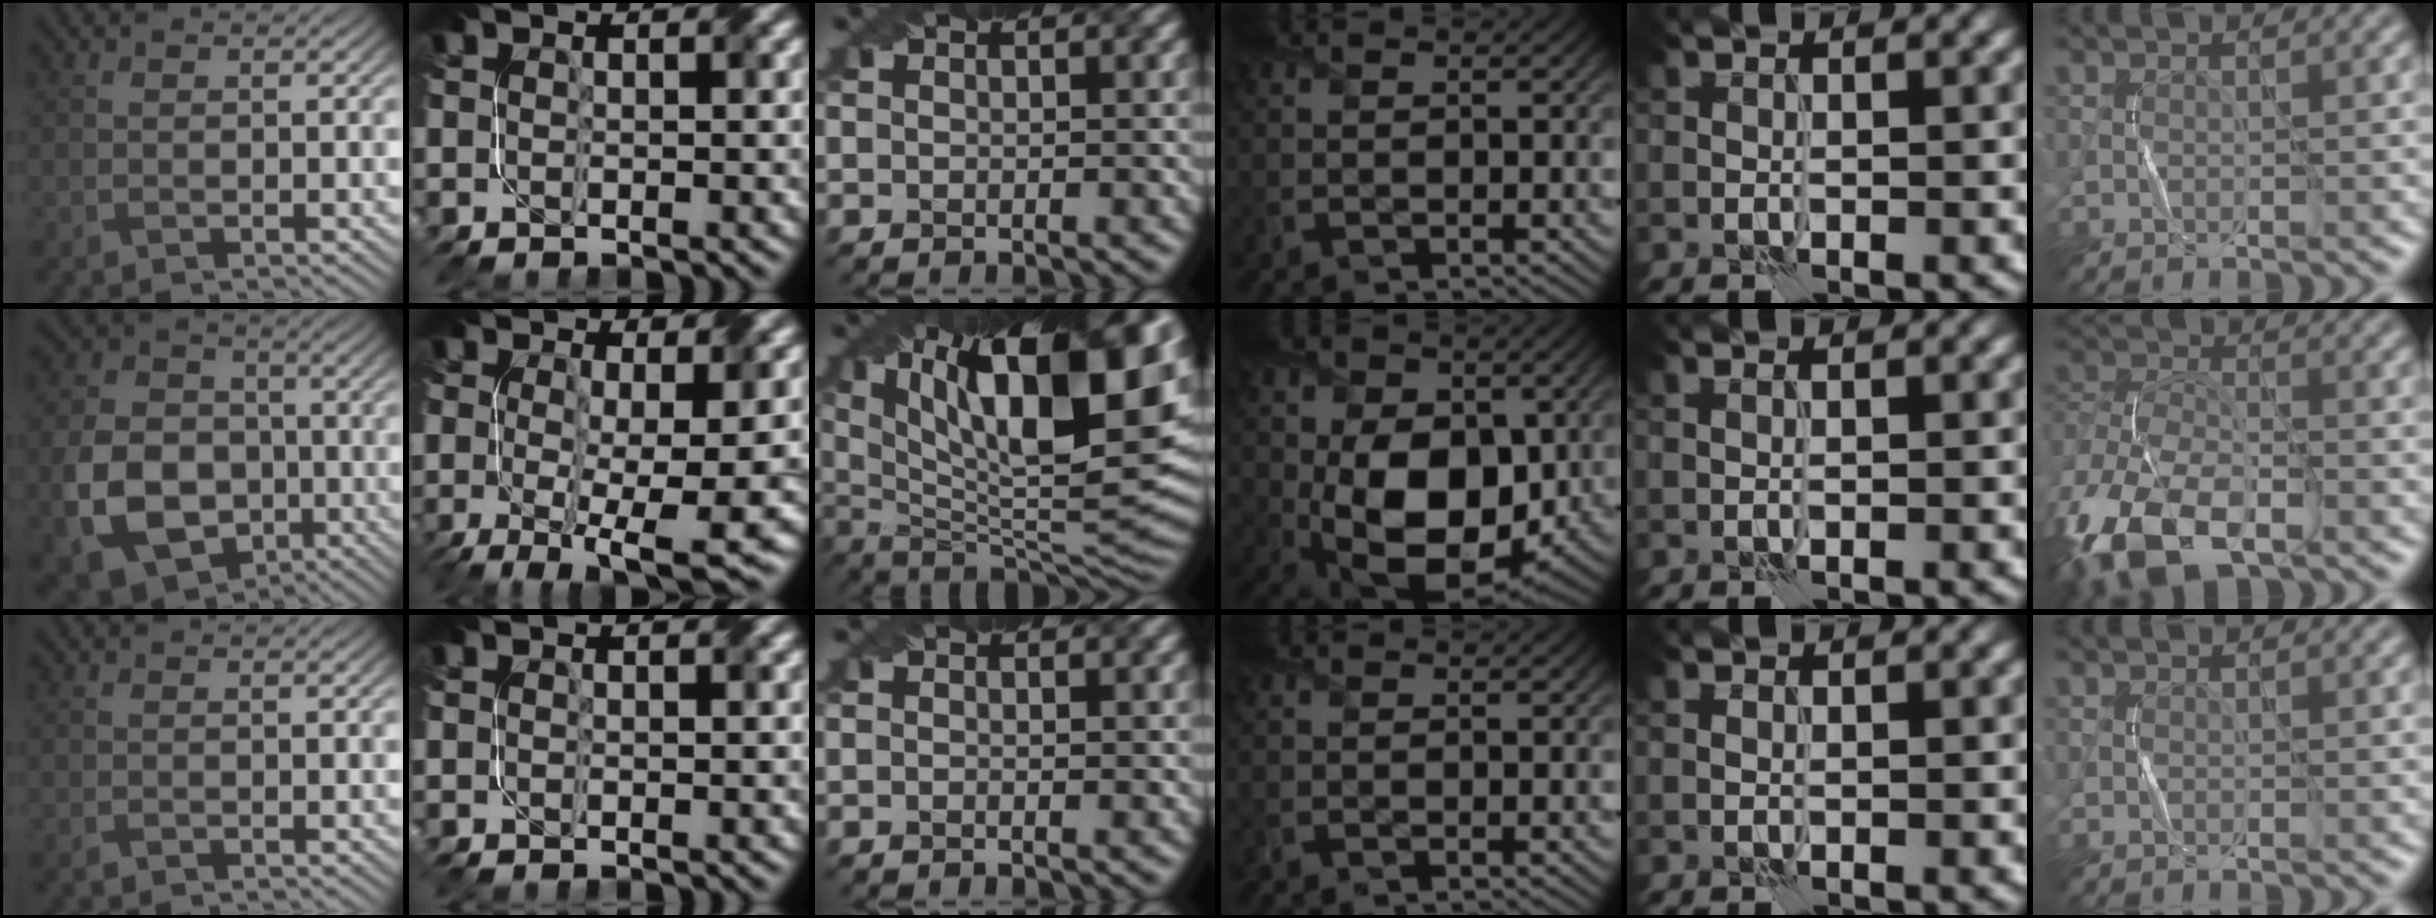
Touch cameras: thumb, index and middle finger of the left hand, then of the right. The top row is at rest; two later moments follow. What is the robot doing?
{"motion": "fold", "object": "netting"}